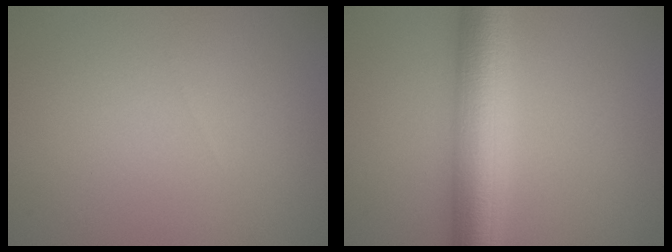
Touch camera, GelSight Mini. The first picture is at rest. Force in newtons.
{"total": 7.5, "press": 7.5, "slide": 0.1}